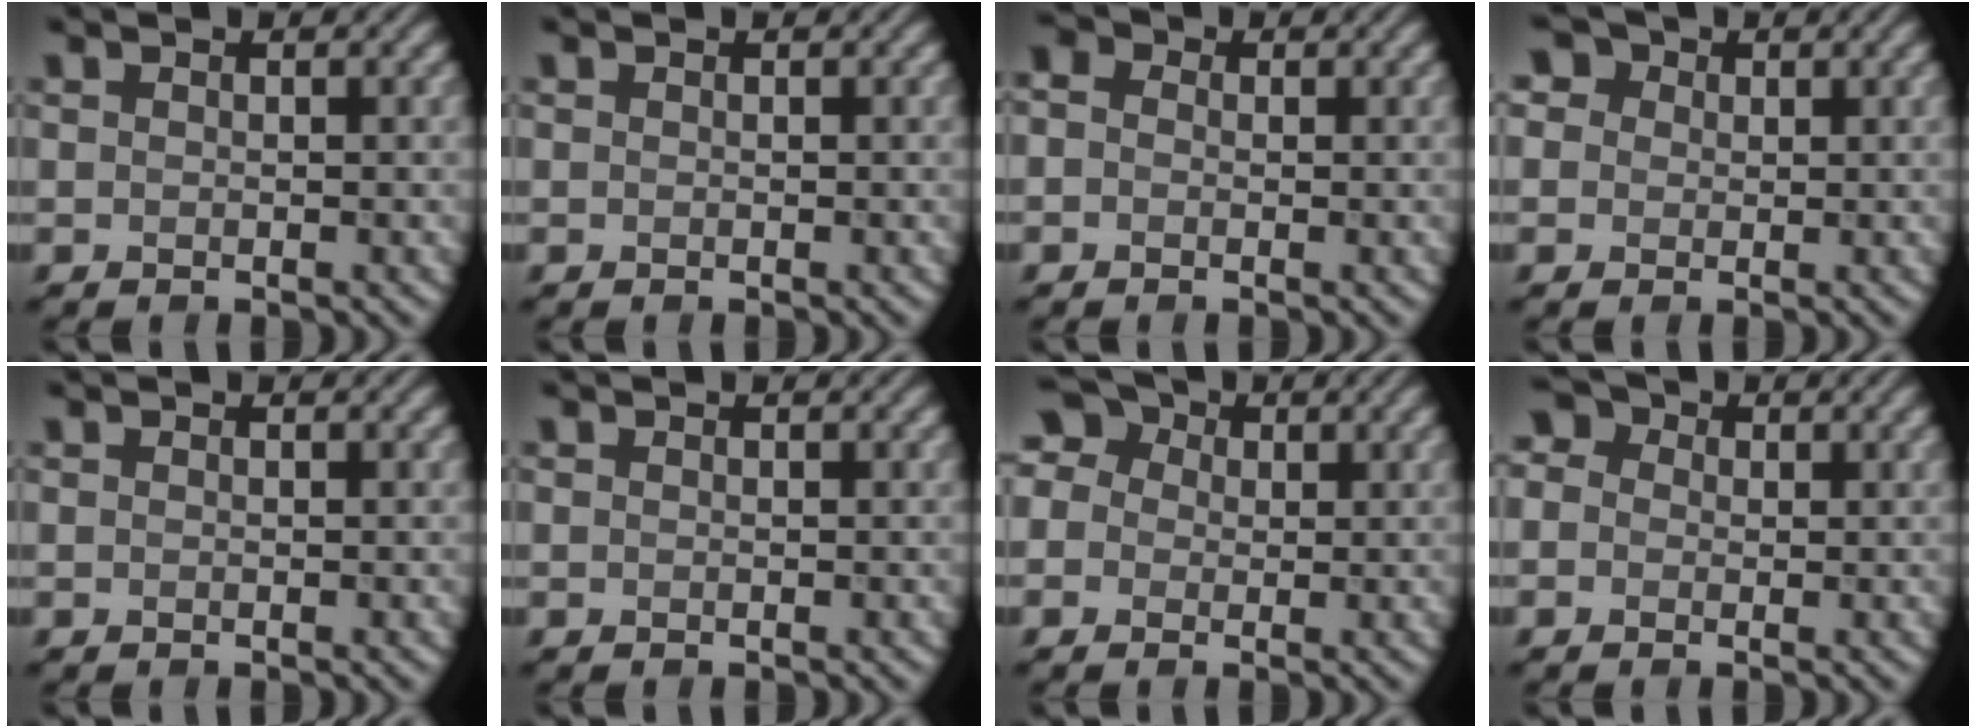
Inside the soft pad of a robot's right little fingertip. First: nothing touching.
{"total": 0.0}
{"total": 2.5, "force": [0.5, 2.0, 1.4], "torque": [-0.018, 0.007, -0.021]}
{"total": 4.6, "force": [2.2, 3.5, 2.1], "torque": [-0.041, 0.023, 0.013]}
{"total": 0.0}
{"total": 0.0}
{"total": 5.4, "force": [1.5, 4.5, 2.7], "torque": [-0.047, 0.034, -0.010]}
{"total": 3.7, "force": [1.1, 3.0, 1.8], "torque": [-0.026, 0.027, -0.017]}